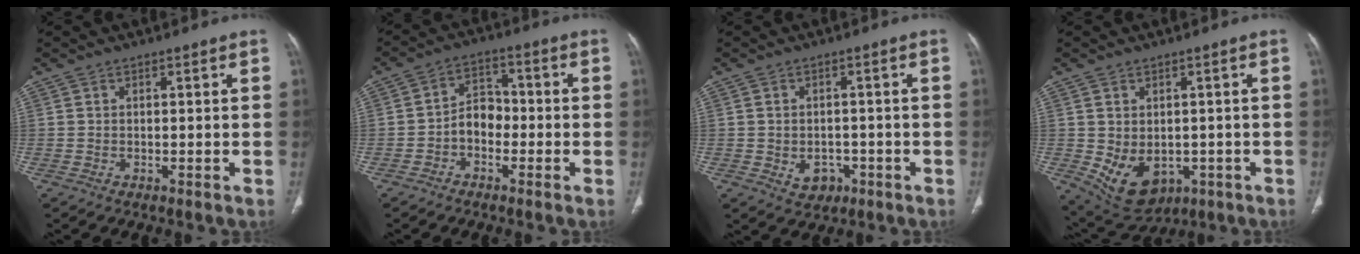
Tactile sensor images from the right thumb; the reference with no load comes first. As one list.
[{"total": 5.8, "force": [-1.9, 4.2, 3.4], "torque": [-0.038, 0.029, -0.046]}, {"total": 4.4, "force": [-1.5, 3.5, 2.2], "torque": [-0.017, 0.010, -0.008]}, {"total": 10.3, "force": [-2.5, 7.6, 6.6], "torque": [-0.092, -0.002, -0.011]}]